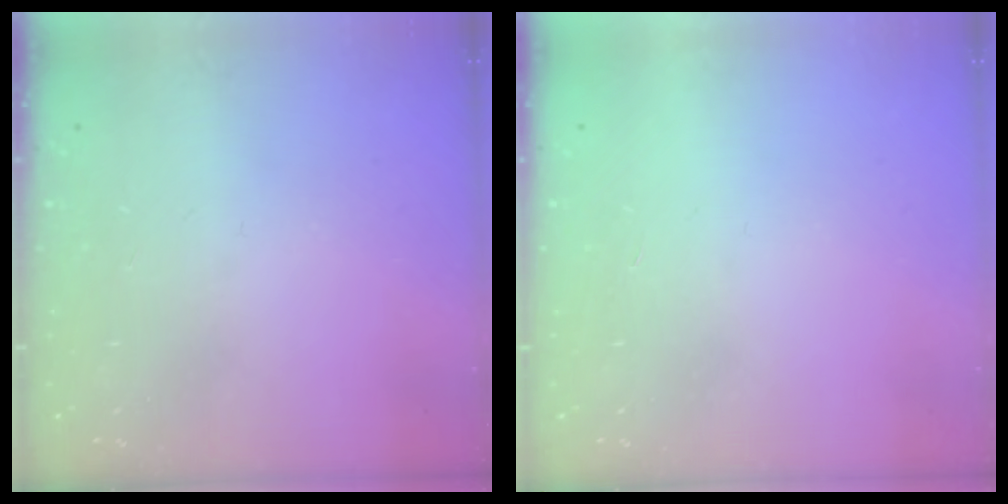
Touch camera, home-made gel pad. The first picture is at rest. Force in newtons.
{"total": 1.7, "press": 1.7, "slide": 0.1}